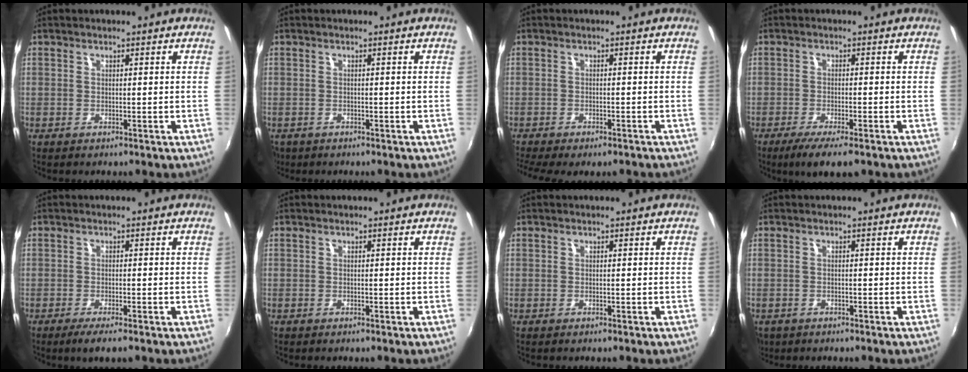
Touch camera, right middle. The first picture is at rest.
{"total": 3.5, "force": [-1.9, 2.5, 1.4], "torque": [-0.034, -0.011, -0.029]}
{"total": 7.2, "force": [-5.8, 1.9, 3.8], "torque": [-0.091, -0.033, -0.092]}
{"total": 6.5, "force": [-4.6, 1.3, 4.5], "torque": [-0.097, -0.024, -0.079]}
{"total": 3.1, "force": [-2.2, 0.3, 2.2], "torque": [-0.051, -0.013, -0.042]}
{"total": 0.0}
{"total": 0.0}
{"total": 3.8, "force": [-2.0, 2.7, 1.7], "torque": [-0.038, -0.012, -0.029]}